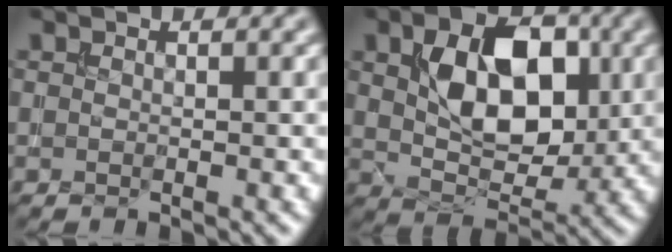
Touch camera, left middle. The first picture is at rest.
{"total": 8.6, "force": [1.9, 5.3, 6.5], "torque": [-0.110, -0.005, 0.034]}